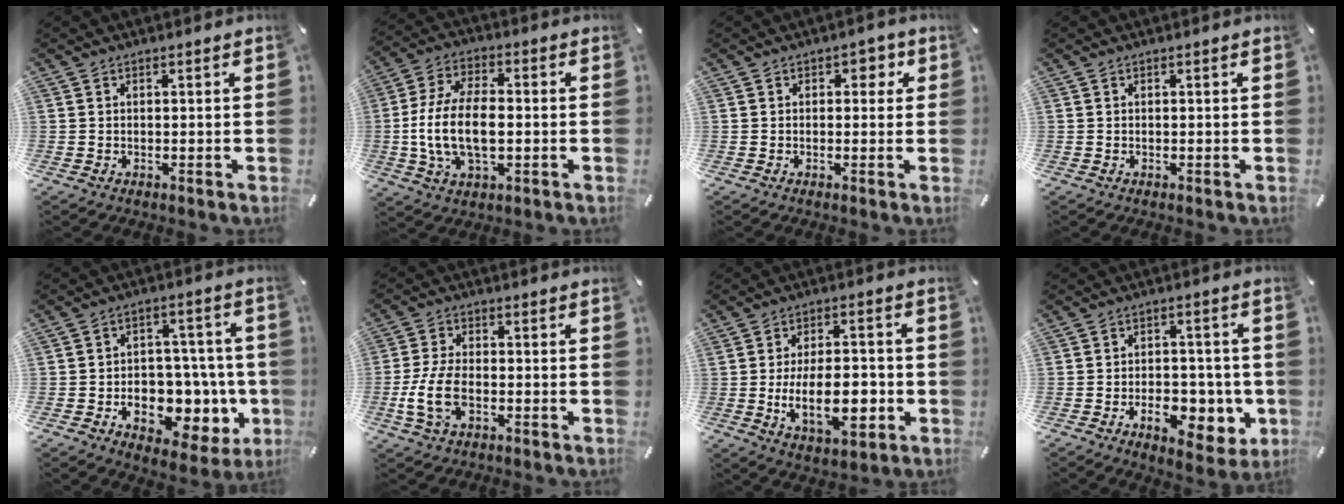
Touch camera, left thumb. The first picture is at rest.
{"total": 13.3, "force": [-1.8, 7.3, 11.0], "torque": [-0.233, 0.002, -0.030]}
{"total": 2.5, "force": [0.3, 2.0, 1.5], "torque": [-0.007, 0.002, -0.004]}
{"total": 0.0}
{"total": 13.4, "force": [-3.8, 9.1, 9.0], "torque": [-0.109, 0.014, -0.050]}
{"total": 8.1, "force": [-2.6, 4.6, 6.1], "torque": [-0.136, 0.002, -0.047]}
{"total": 15.1, "force": [-3.0, 7.7, 12.7], "torque": [-0.222, -0.004, -0.050]}
{"total": 12.5, "force": [-4.0, 7.5, 9.2], "torque": [-0.115, 0.012, -0.057]}